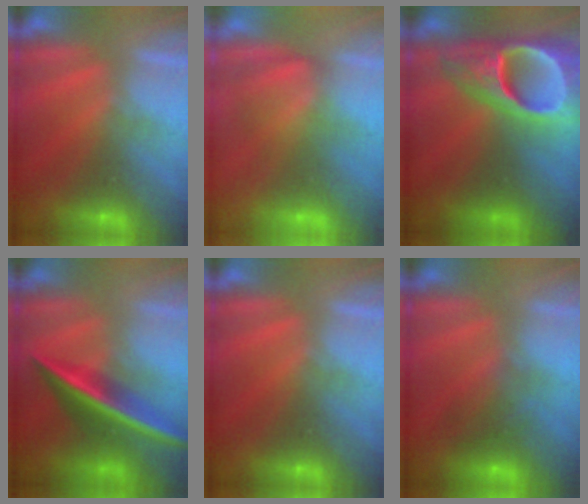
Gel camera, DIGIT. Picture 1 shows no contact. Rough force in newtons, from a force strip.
{"total": 3.5}
{"total": 7.0}
{"total": 2.5}
{"total": 0.0}
{"total": 7.3}